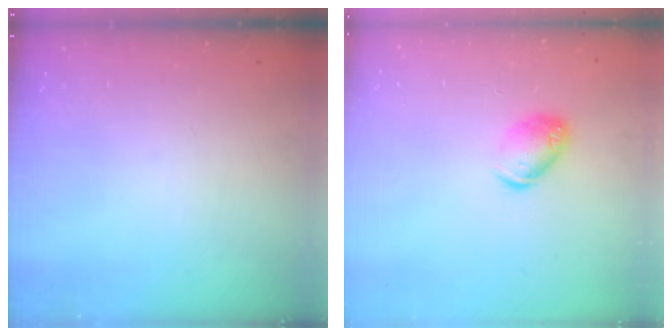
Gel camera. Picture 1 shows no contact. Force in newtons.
{"total": 9.0, "press": 8.9, "slide": 1.5}